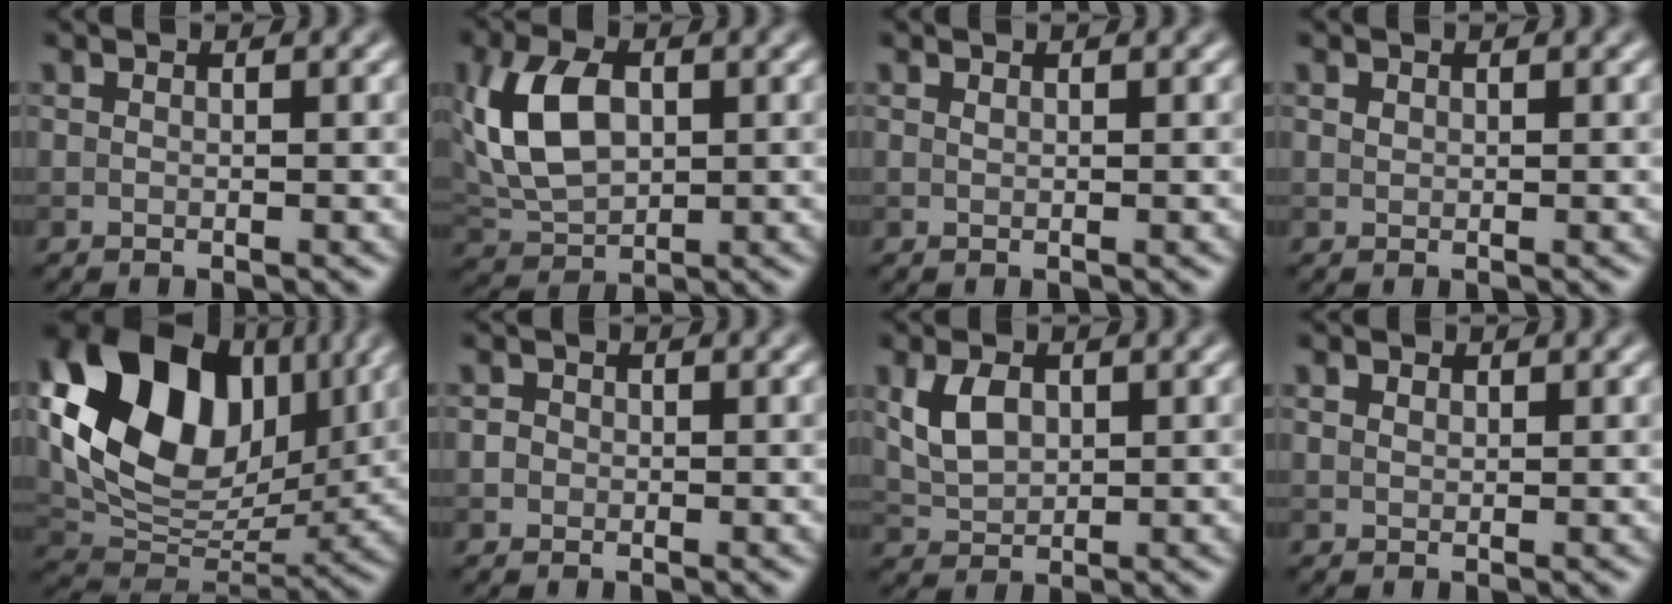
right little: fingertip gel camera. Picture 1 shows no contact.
{"total": 7.0, "force": [1.0, 4.4, 5.4], "torque": [-0.119, 0.009, 0.019]}
{"total": 0.0}
{"total": 0.6, "force": [0.3, 0.4, 0.2], "torque": [-0.004, -0.002, 0.008]}
{"total": 14.8, "force": [5.0, 10.0, 9.7], "torque": [-0.182, 0.015, 0.096]}
{"total": 1.2, "force": [0.1, 1.1, 0.5], "torque": [0.001, 0.004, -0.003]}
{"total": 3.6, "force": [0.9, 2.4, 2.5], "torque": [-0.057, 0.003, 0.020]}
{"total": 1.3, "force": [0.9, 0.8, 0.5], "torque": [-0.010, 0.001, 0.009]}